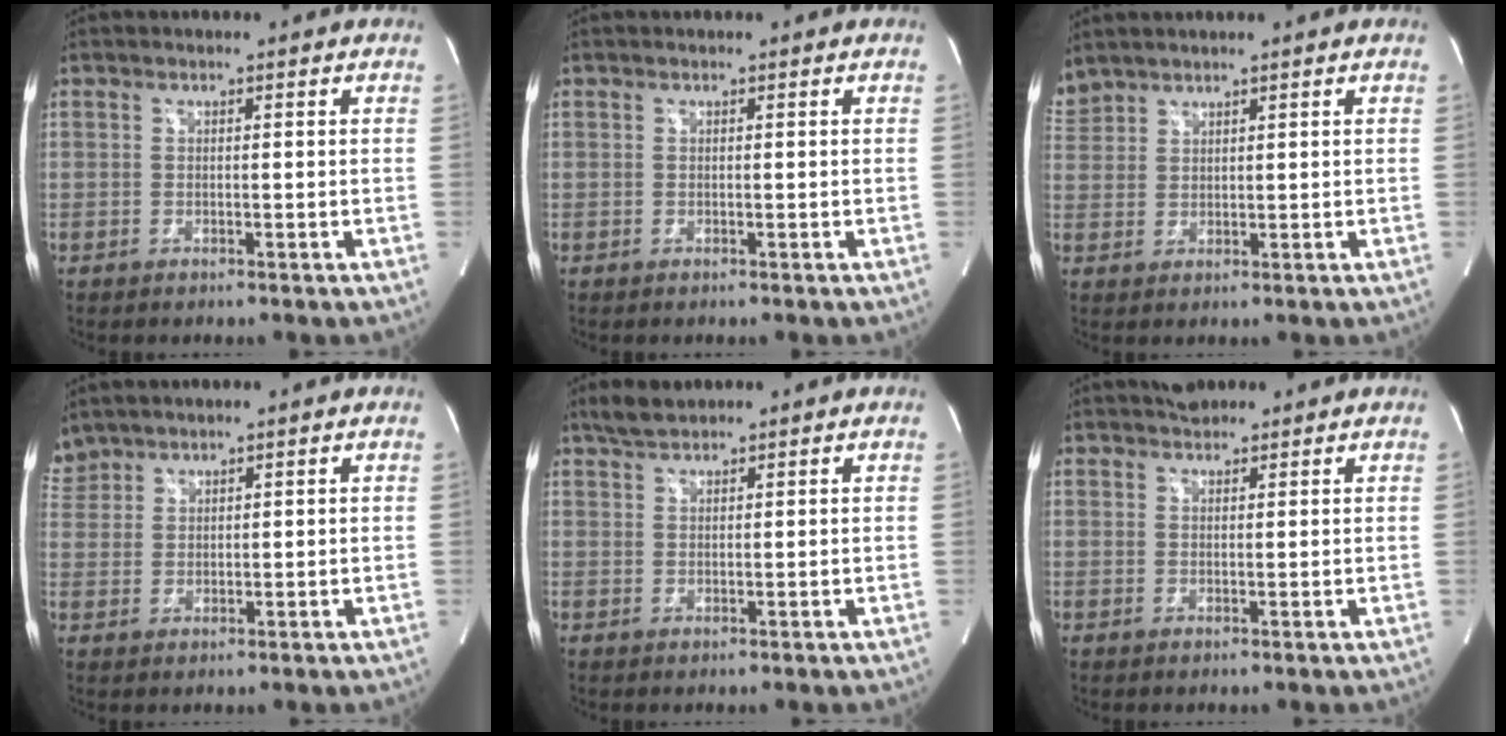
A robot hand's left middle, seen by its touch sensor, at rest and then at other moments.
{"total": 0.0}
{"total": 3.7, "force": [3.6, 0.9, 0.5], "torque": [-0.027, 0.022, 0.083]}
{"total": 4.0, "force": [3.7, 1.5, -0.1], "torque": [-0.006, 0.018, 0.080]}
{"total": 2.9, "force": [2.6, 0.7, 1.1], "torque": [-0.027, 0.012, 0.052]}
{"total": 2.6, "force": [2.4, 1.0, 0.6], "torque": [-0.013, 0.014, 0.039]}